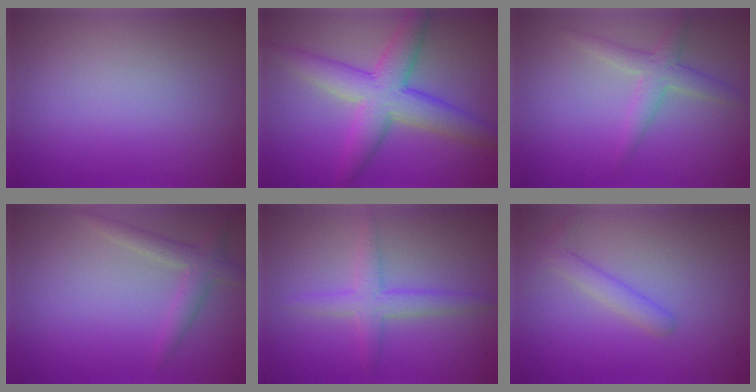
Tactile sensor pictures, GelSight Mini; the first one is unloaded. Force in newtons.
{"total": 6.4, "press": 6.3, "slide": 0.0}
{"total": 2.5, "press": 2.5, "slide": 0.0}
{"total": 2.1, "press": 2.1, "slide": 0.0}
{"total": 2.7, "press": 2.7, "slide": 0.0}
{"total": 1.9, "press": 1.9, "slide": 0.0}